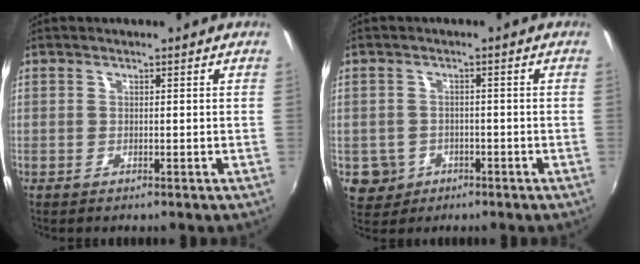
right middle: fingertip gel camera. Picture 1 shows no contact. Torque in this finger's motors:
{"motor_torque": [0.49, -0.31, -0.02, -0.01]}